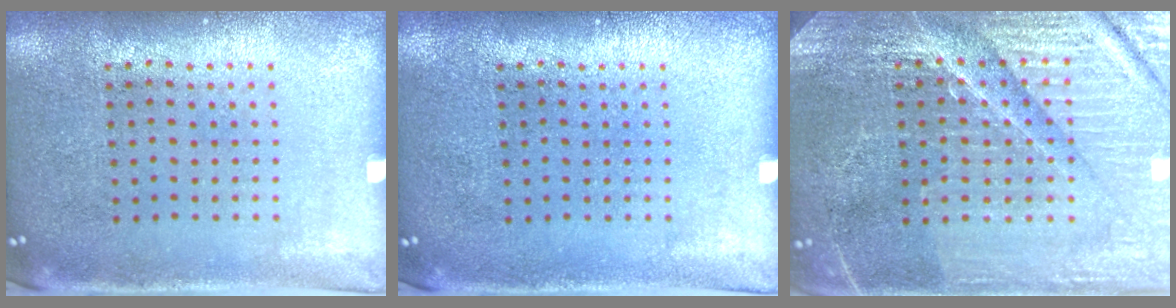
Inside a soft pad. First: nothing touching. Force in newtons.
{"total": 0.0}
{"total": 5.2, "press": 4.9, "slide": 1.8}